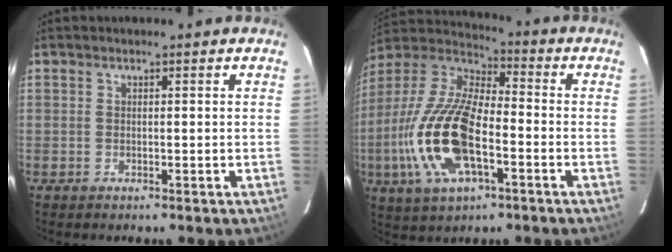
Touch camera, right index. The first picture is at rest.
{"total": 19.9, "force": [-5.5, 8.4, 17.1], "torque": [-0.369, -0.012, -0.106]}